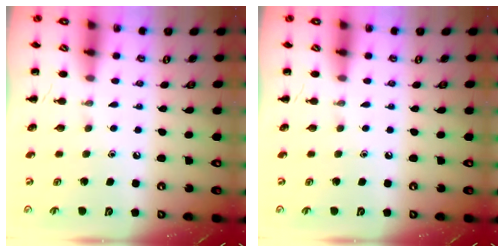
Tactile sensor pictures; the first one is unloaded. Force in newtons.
{"total": 0.0}